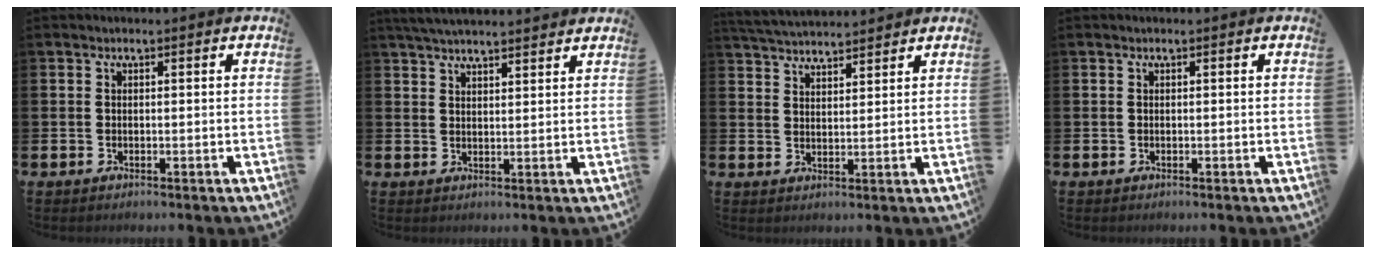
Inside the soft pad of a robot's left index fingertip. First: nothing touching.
{"total": 4.0, "force": [3.9, 0.2, 0.8], "torque": [-0.028, -0.010, 0.073]}
{"total": 4.2, "force": [4.1, 0.5, 0.2], "torque": [-0.021, -0.019, 0.077]}
{"total": 0.0}